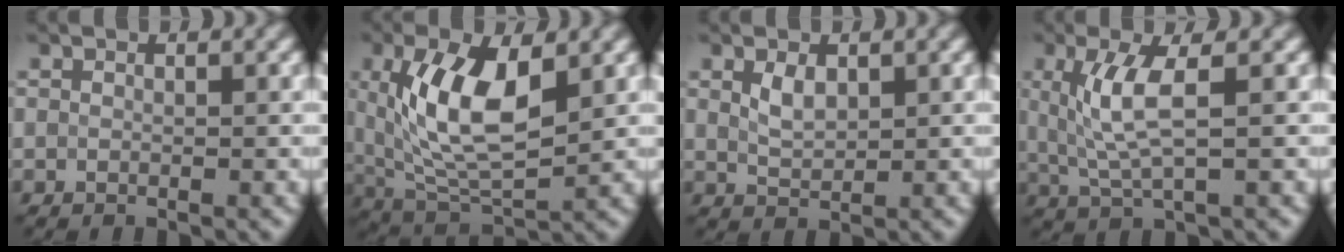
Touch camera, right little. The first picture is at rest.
{"total": 8.7, "force": [1.9, 3.8, 7.6], "torque": [-0.154, -0.001, 0.037]}
{"total": 2.0, "force": [0.9, 1.1, 1.5], "torque": [-0.036, 0.001, 0.020]}
{"total": 4.5, "force": [0.8, 1.0, 4.3], "torque": [-0.095, 0.000, 0.021]}